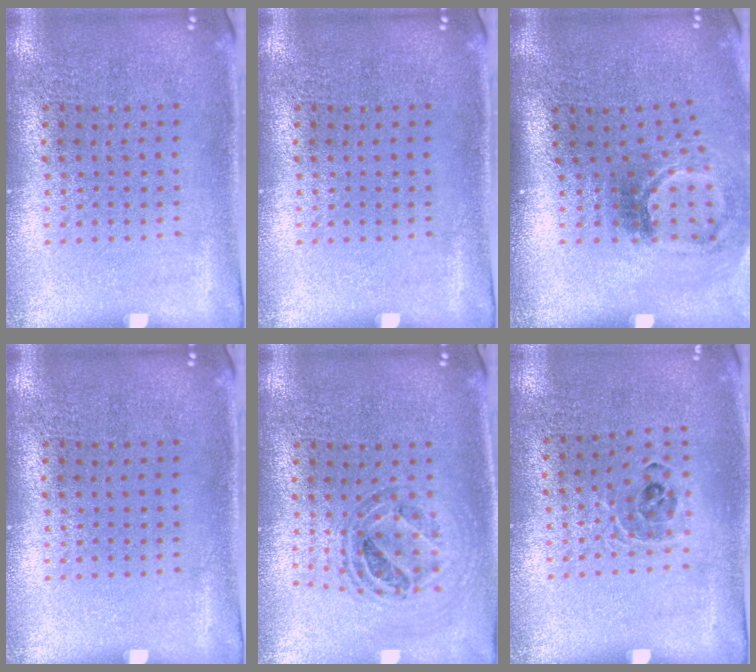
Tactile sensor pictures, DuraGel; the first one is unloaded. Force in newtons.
{"total": 0.0}
{"total": 1.9, "press": 1.2, "slide": 1.5}
{"total": 0.0}
{"total": 0.9, "press": 0.9, "slide": 0.0}
{"total": 0.8, "press": 0.8, "slide": 0.1}